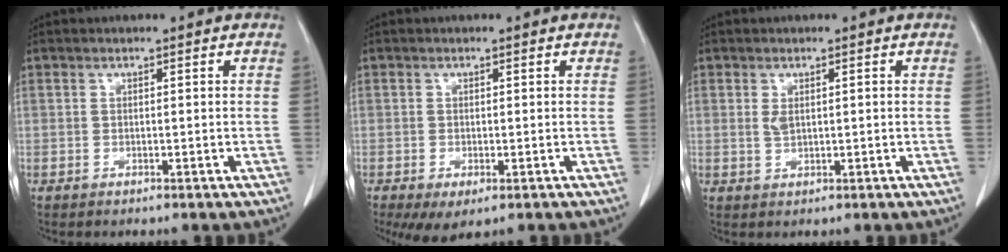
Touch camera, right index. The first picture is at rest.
{"total": 4.4, "force": [-2.4, 1.8, 3.1], "torque": [-0.045, -0.009, -0.030]}
{"total": 1.0, "force": [0.2, 0.5, 0.8], "torque": [-0.019, -0.001, 0.007]}